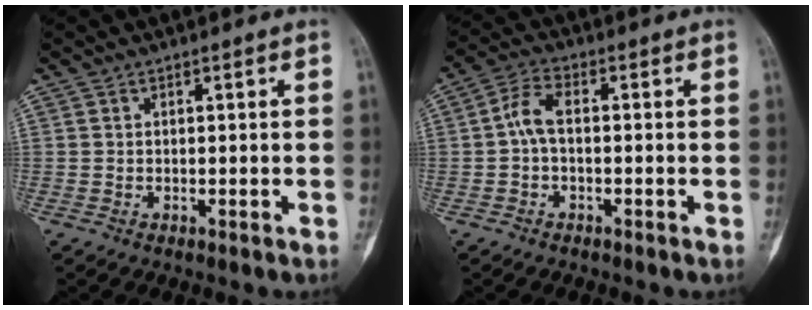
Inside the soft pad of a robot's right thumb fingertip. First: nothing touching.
{"total": 4.6, "force": [-0.3, 2.4, 4.0], "torque": [-0.081, 0.015, -0.014]}